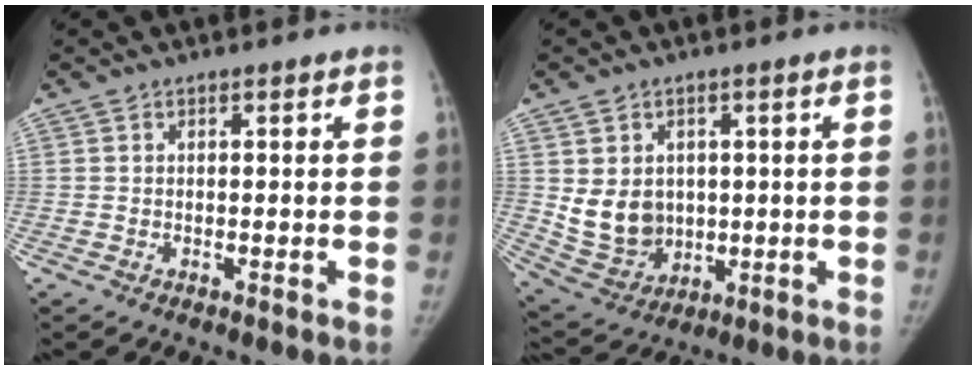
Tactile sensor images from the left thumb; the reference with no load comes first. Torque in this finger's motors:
{"motor_torque": [0.01, 0.15, 0.66, -0.59, 0.04]}